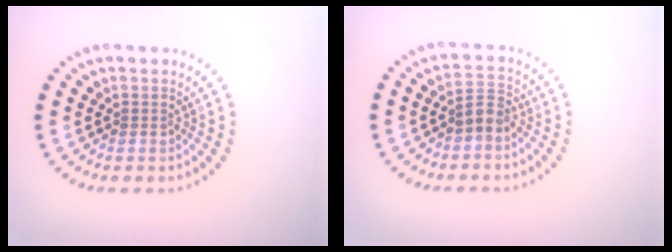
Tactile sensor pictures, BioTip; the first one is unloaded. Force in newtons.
{"total": 2.0, "press": 1.7, "slide": 1.2}